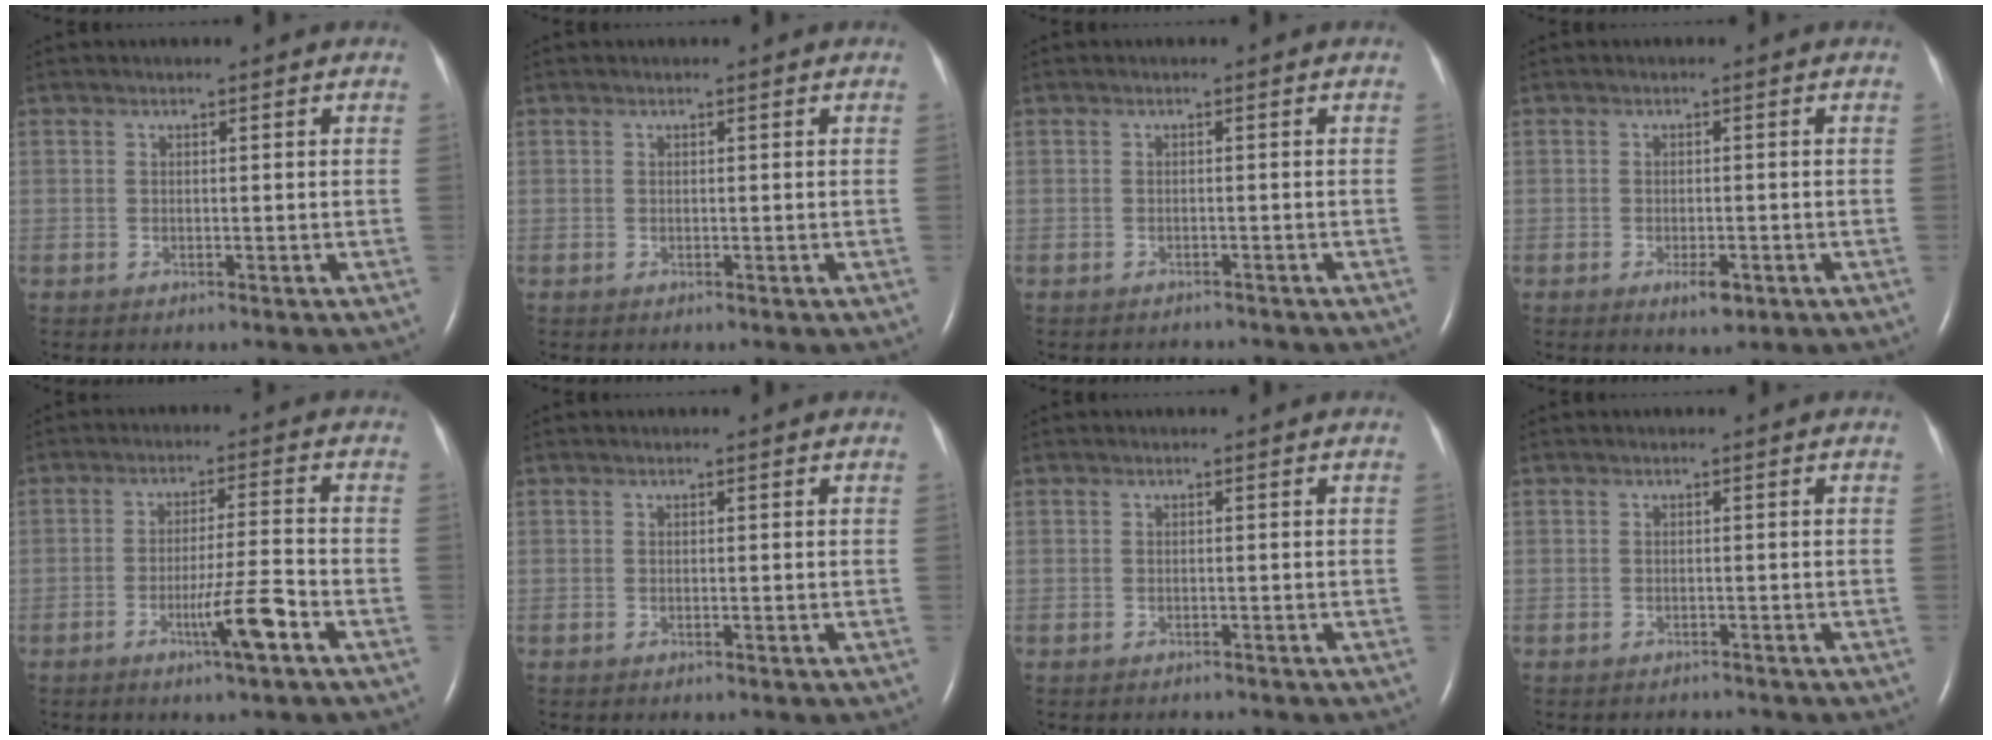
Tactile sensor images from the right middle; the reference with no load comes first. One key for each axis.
{"total": 0.0}
{"total": 1.8, "fx": -1.8, "fy": 0.4, "fz": -0.1, "tx": 0.001, "ty": -0.005, "tz": -0.021}
{"total": 2.9, "fx": -1.5, "fy": 1.0, "fz": 2.3, "tx": -0.038, "ty": -0.001, "tz": -0.018}
{"total": 7.0, "fx": -3.6, "fy": -0.5, "fz": 5.9, "tx": -0.103, "ty": -0.009, "tz": -0.064}
{"total": 0.0}
{"total": 1.0, "fx": -0.9, "fy": 0.2, "fz": 0.1, "tx": -0.004, "ty": -0.003, "tz": -0.011}
{"total": 1.5, "fx": -1.4, "fy": 0.3, "fz": -0.1, "tx": 0.001, "ty": -0.005, "tz": -0.017}